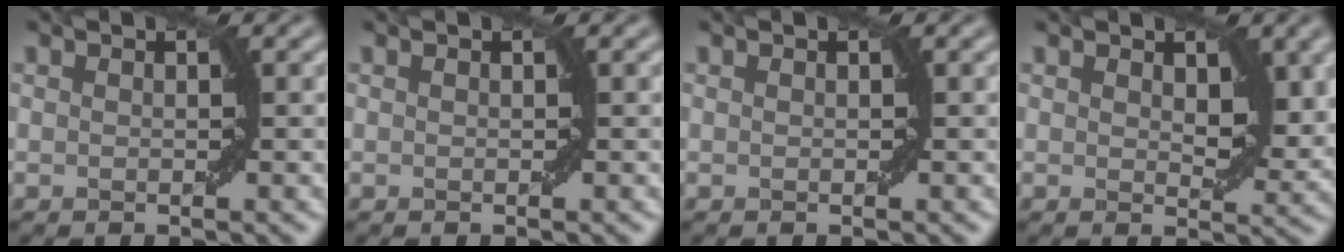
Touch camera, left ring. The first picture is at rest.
{"total": 0.0}
{"total": 0.0}
{"total": 3.1, "force": [1.1, 1.7, 2.3], "torque": [-0.033, -0.007, 0.022]}